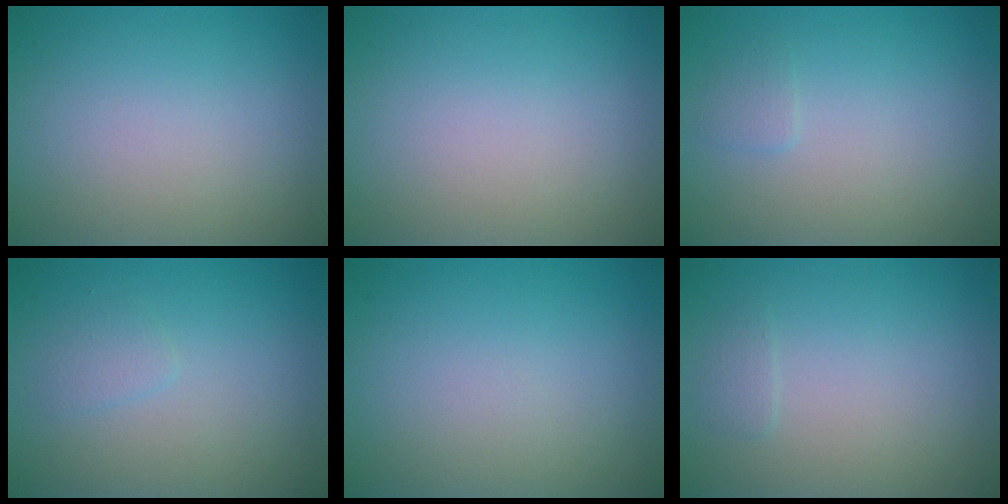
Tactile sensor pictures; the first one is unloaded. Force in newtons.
{"total": 0.0}
{"total": 0.8, "press": 0.8, "slide": 0.1}
{"total": 1.0, "press": 1.0, "slide": 0.0}
{"total": 0.0}
{"total": 0.7, "press": 0.7, "slide": 0.2}